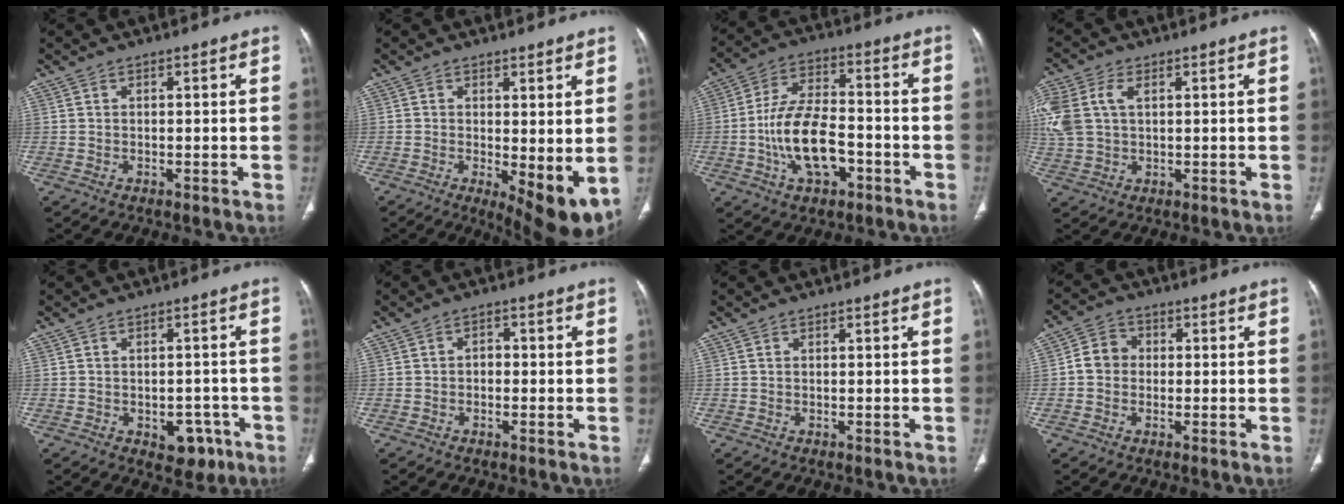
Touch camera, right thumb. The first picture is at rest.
{"total": 9.0, "force": [-0.9, 3.2, 8.3], "torque": [-0.116, -0.026, -0.005]}
{"total": 13.6, "force": [-4.1, 7.4, 10.6], "torque": [-0.193, 0.033, -0.071]}
{"total": 13.0, "force": [3.3, 8.8, 9.0], "torque": [-0.249, 0.018, 0.065]}
{"total": 6.0, "force": [-2.7, 4.1, 3.4], "torque": [-0.018, 0.017, -0.027]}
{"total": 2.0, "force": [-0.5, 1.5, 1.2], "torque": [-0.005, 0.009, -0.014]}
{"total": 0.0}
{"total": 5.1, "force": [-0.2, 4.5, 2.3], "torque": [-0.027, 0.014, -0.013]}